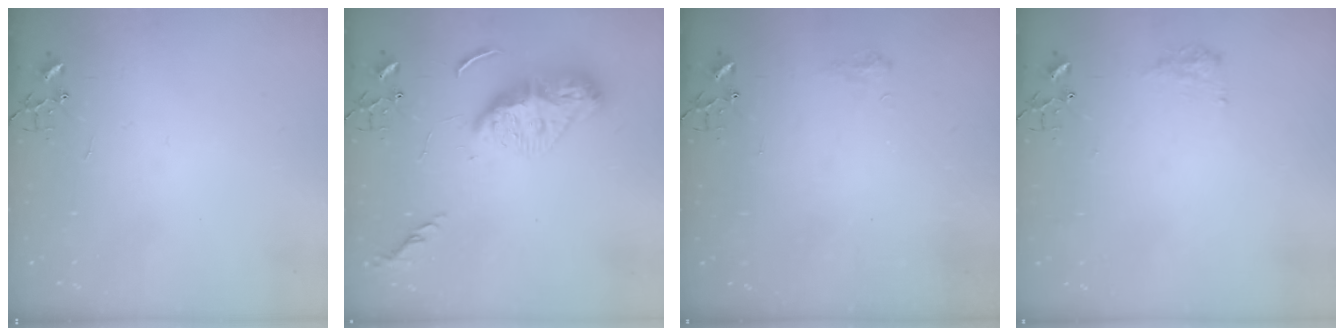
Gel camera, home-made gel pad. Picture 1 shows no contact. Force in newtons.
{"total": 12.4, "press": 12.3, "slide": 0.8}
{"total": 6.9, "press": 6.9, "slide": 0.7}
{"total": 8.0, "press": 8.0, "slide": 0.4}